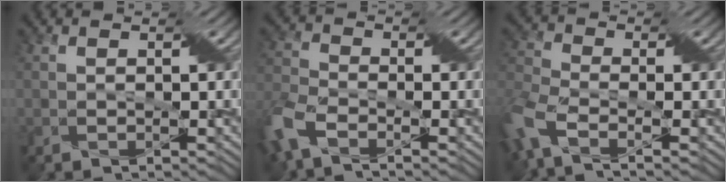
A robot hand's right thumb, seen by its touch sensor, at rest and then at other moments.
{"total": 7.8, "force": [-4.4, 3.7, 5.2], "torque": [-0.130, -0.015, -0.100]}
{"total": 9.2, "force": [-4.2, 4.4, 6.9], "torque": [-0.184, -0.016, -0.091]}